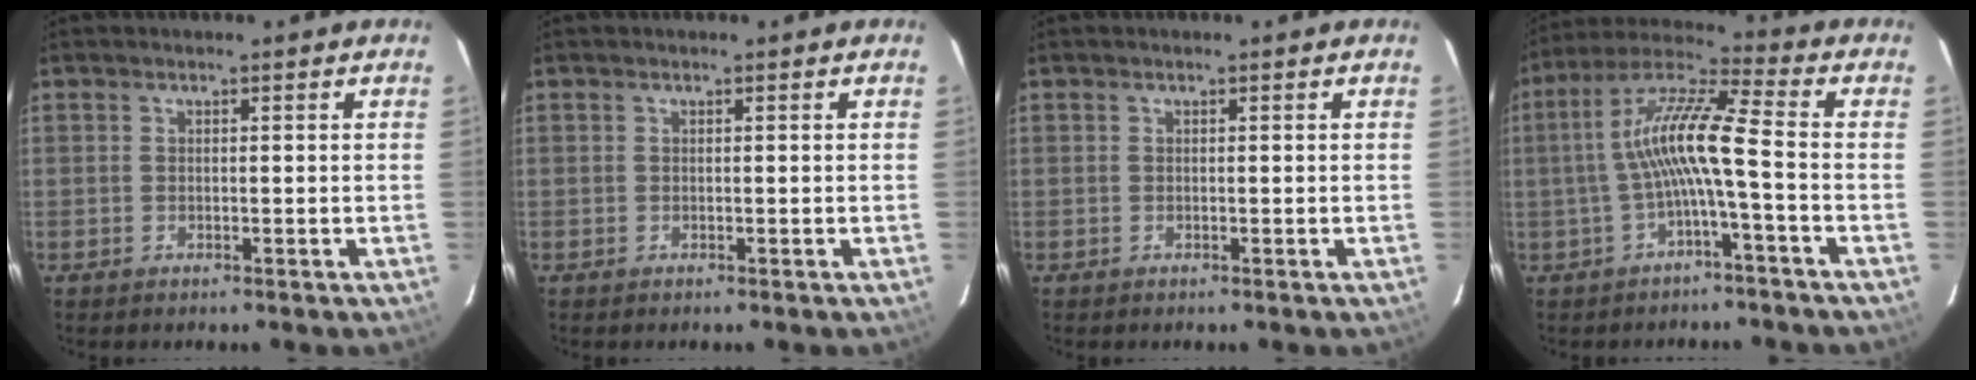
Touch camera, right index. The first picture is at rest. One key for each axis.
{"total": 0.0}
{"total": 0.0}
{"total": 10.6, "fx": -2.1, "fy": 0.4, "fz": 10.4, "tx": -0.217, "ty": 0.021, "tz": -0.039}